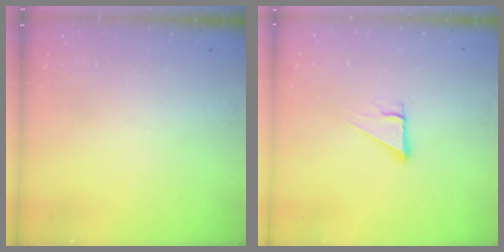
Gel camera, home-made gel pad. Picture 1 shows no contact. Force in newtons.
{"total": 3.3, "press": 3.3, "slide": 0.2}